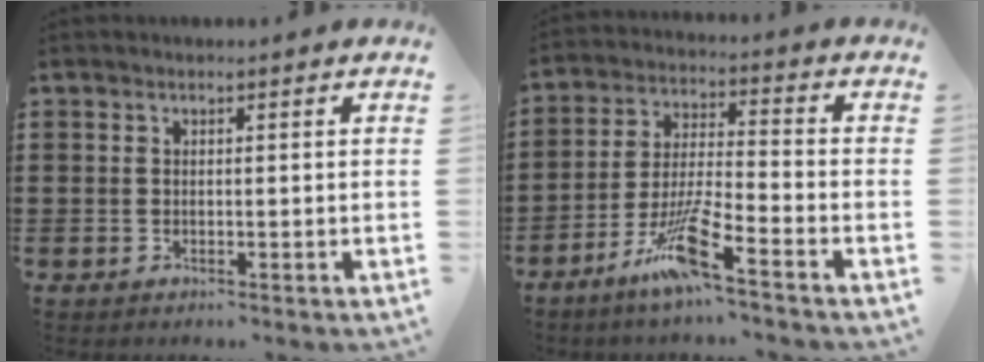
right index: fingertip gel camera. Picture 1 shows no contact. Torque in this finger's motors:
{"motor_torque": [0.23, 0.17, 0.62, 0.16]}